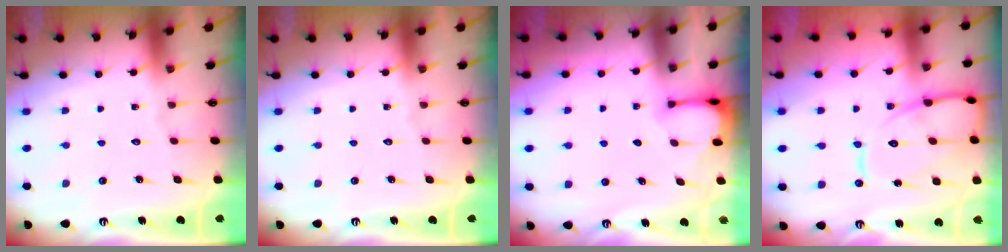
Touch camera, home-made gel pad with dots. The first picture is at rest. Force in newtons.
{"total": 0.0}
{"total": 2.6, "press": 2.6, "slide": 0.3}
{"total": 13.1, "press": 13.1, "slide": 1.2}